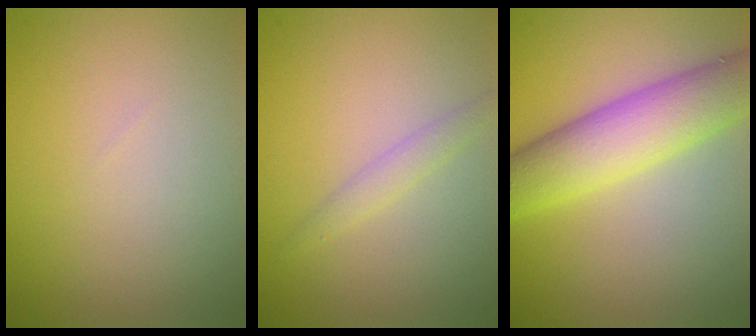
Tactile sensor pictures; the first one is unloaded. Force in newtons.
{"total": 1.3, "press": 1.3, "slide": 0.0}
{"total": 6.8, "press": 6.8, "slide": 0.3}